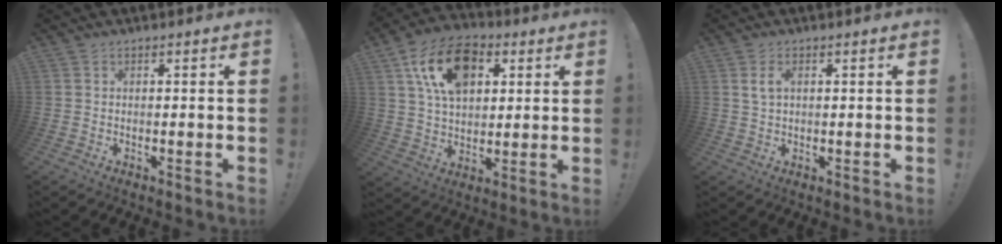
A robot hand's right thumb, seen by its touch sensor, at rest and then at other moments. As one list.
[{"total": 17.0, "force": [6.8, 11.4, 10.5], "torque": [-0.164, -0.013, 0.129]}, {"total": 3.3, "force": [1.1, 1.7, 2.7], "torque": [-0.048, 0.002, 0.018]}]